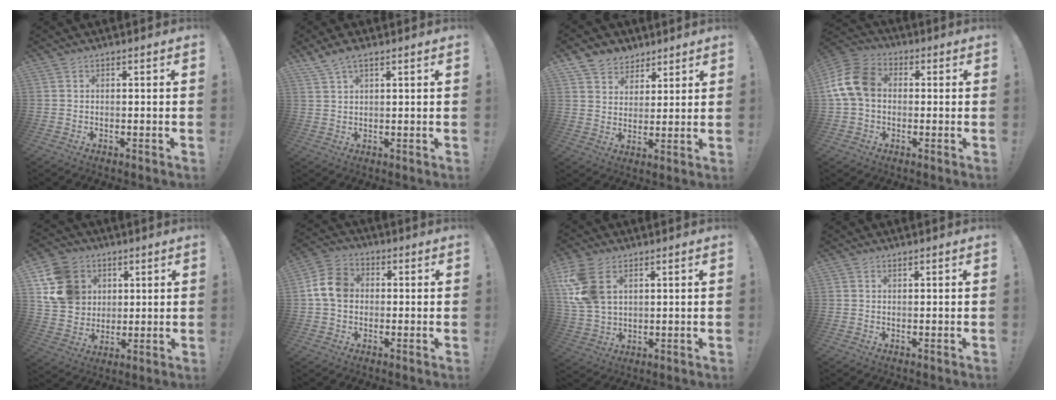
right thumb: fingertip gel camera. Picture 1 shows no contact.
{"total": 4.3, "force": [3.2, 1.0, 2.7], "torque": [-0.061, -0.008, 0.062]}
{"total": 7.2, "force": [5.1, 5.1, 0.5], "torque": [-0.017, -0.038, 0.102]}
{"total": 13.4, "force": [1.3, 9.7, 9.2], "torque": [-0.170, 0.017, 0.030]}
{"total": 16.0, "force": [5.0, 13.6, 6.6], "torque": [-0.109, -0.014, 0.109]}
{"total": 10.1, "force": [0.6, 7.8, 6.4], "torque": [-0.107, 0.015, 0.015]}
{"total": 12.8, "force": [5.1, 8.4, 8.2], "torque": [-0.176, -0.010, 0.104]}
{"total": 0.6, "force": [0.5, 0.1, 0.2], "torque": [0.003, -0.003, 0.009]}